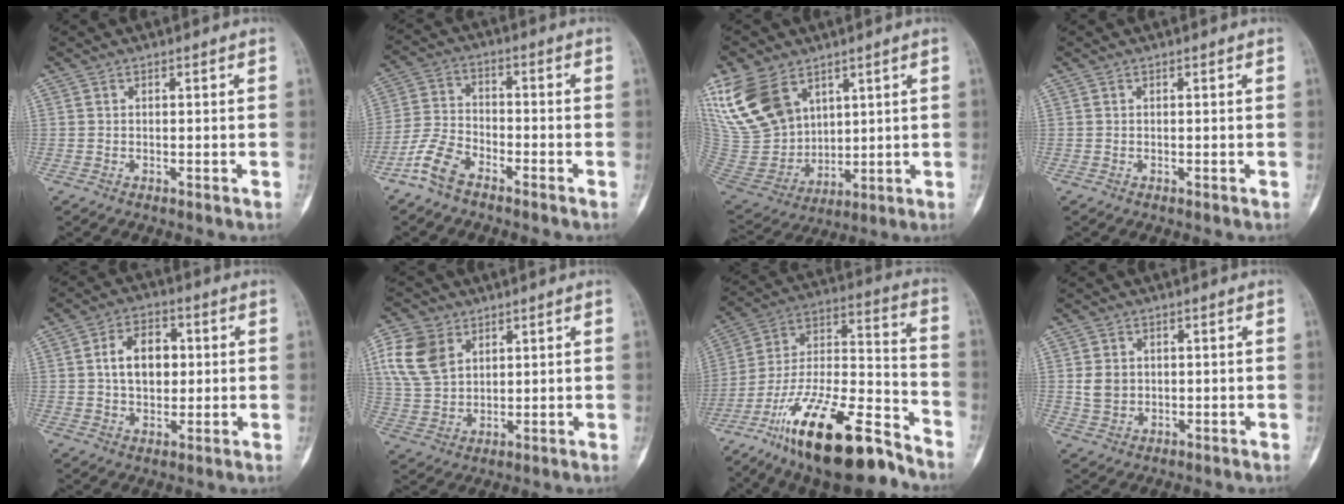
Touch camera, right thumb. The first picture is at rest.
{"total": 7.2, "force": [-5.1, 3.2, 3.9], "torque": [-0.087, 0.023, -0.110]}
{"total": 18.3, "force": [9.8, 12.1, 9.6], "torque": [-0.180, -0.034, 0.208]}
{"total": 0.0}
{"total": 9.7, "force": [1.5, 6.5, 7.0], "torque": [-0.087, 0.006, 0.024]}
{"total": 10.9, "force": [4.5, 7.8, 6.1], "torque": [-0.110, -0.011, 0.094]}
{"total": 24.7, "force": [-17.2, 7.1, 16.2], "torque": [-0.280, 0.079, -0.301]}
{"total": 4.0, "force": [0.5, 3.4, 2.1], "torque": [-0.022, -0.001, 0.016]}